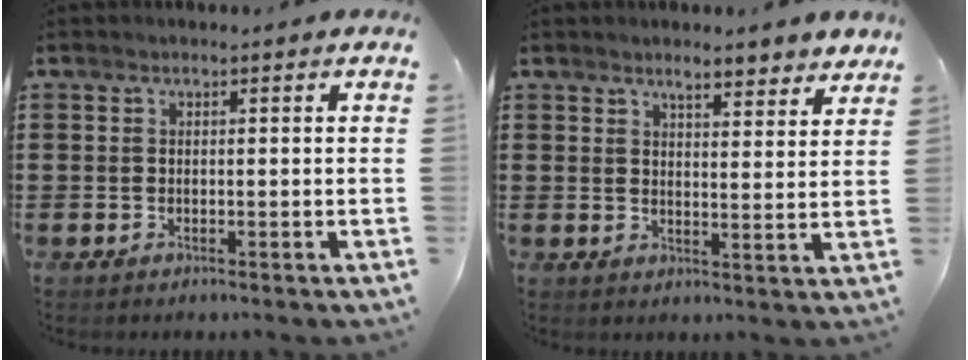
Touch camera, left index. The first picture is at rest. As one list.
[{"total": 3.8, "force": [3.5, 0.6, 1.4], "torque": [-0.031, -0.011, 0.060]}]